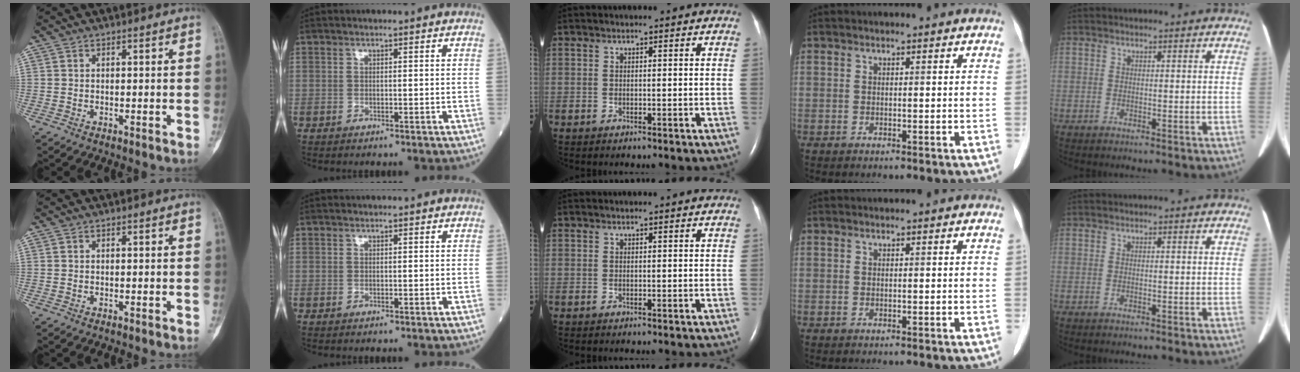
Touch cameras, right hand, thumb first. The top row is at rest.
{}